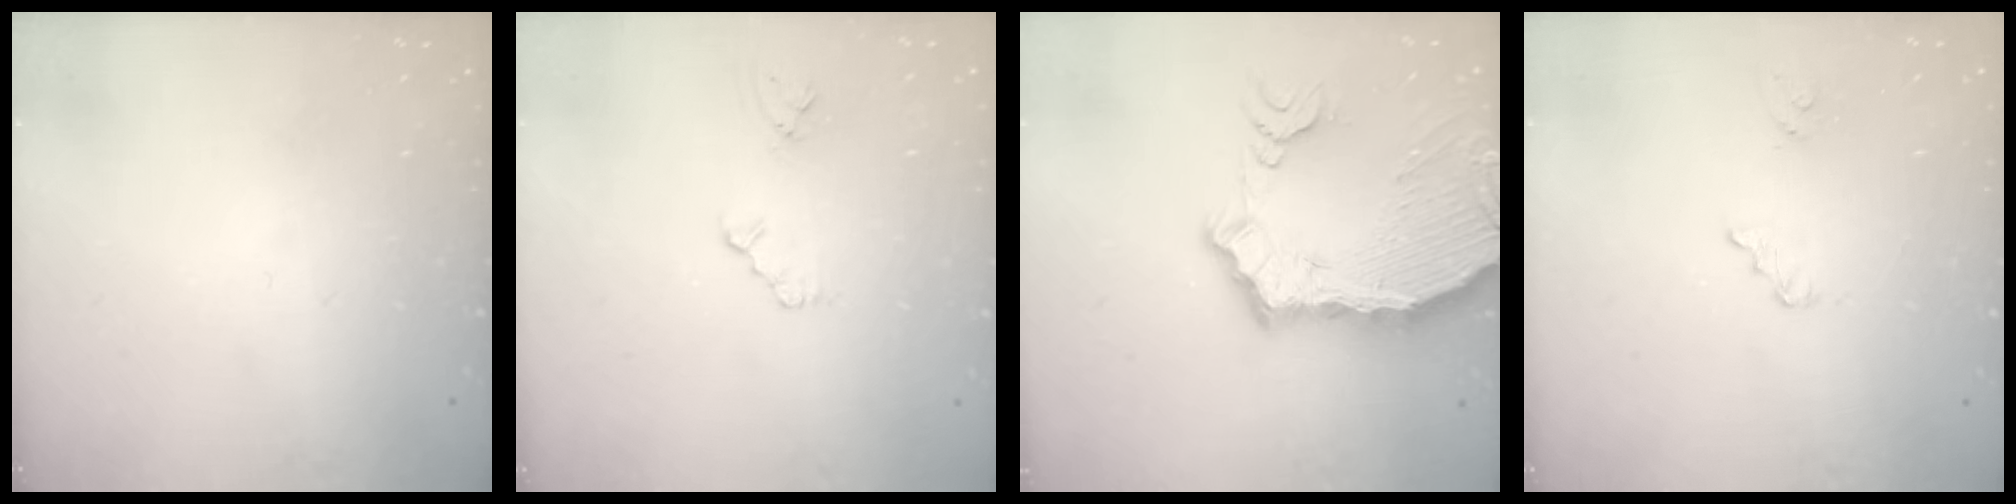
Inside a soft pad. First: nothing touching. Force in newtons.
{"total": 2.3, "press": 2.3, "slide": 0.4}
{"total": 14.1, "press": 13.9, "slide": 1.7}
{"total": 2.7, "press": 2.7, "slide": 0.4}